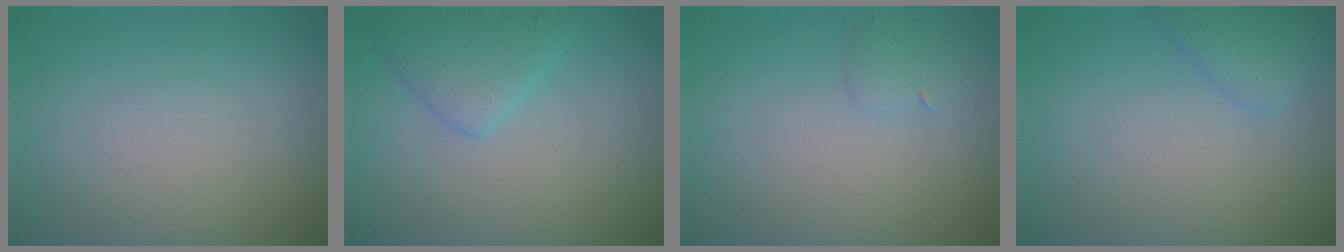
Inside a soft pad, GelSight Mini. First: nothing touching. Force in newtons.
{"total": 2.8, "press": 2.8, "slide": 0.2}
{"total": 1.0, "press": 1.0, "slide": 0.0}
{"total": 1.9, "press": 1.9, "slide": 0.1}